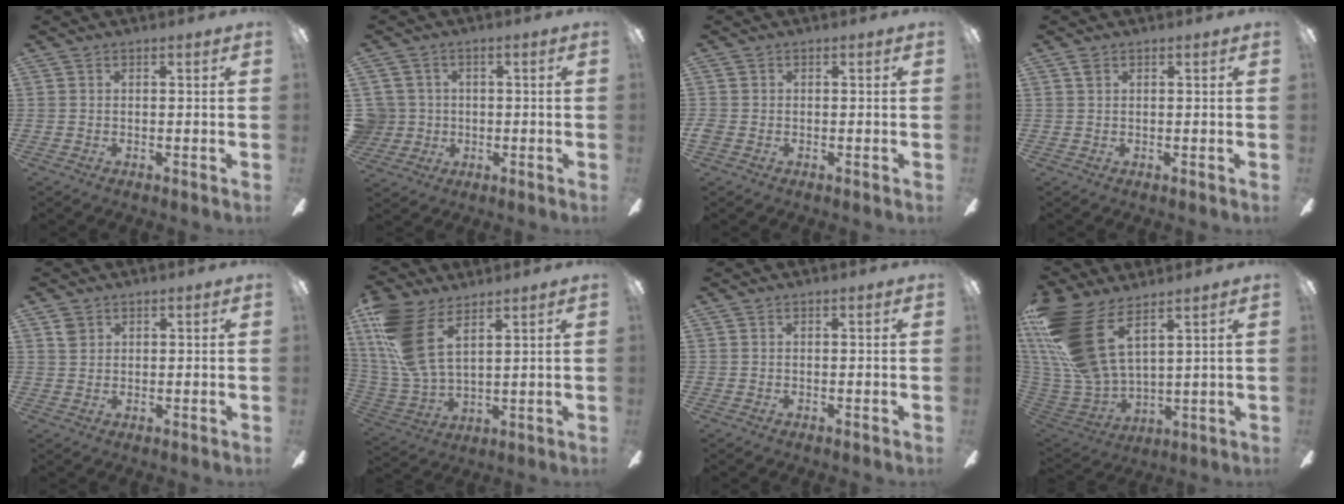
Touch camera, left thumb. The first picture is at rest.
{"total": 5.9, "force": [0.2, 5.8, 0.8], "torque": [-0.040, 0.006, 0.009]}
{"total": 1.4, "force": [-0.7, 1.0, 0.5], "torque": [-0.007, 0.002, -0.012]}
{"total": 0.9, "force": [0.5, 0.4, 0.6], "torque": [-0.013, 0.004, 0.008]}
{"total": 1.9, "force": [1.2, 1.4, 0.5], "torque": [0.006, -0.009, 0.021]}
{"total": 15.6, "force": [8.2, 7.1, 11.2], "torque": [-0.262, -0.039, 0.150]}
{"total": 0.0}
{"total": 22.8, "force": [11.3, 10.9, 16.5], "torque": [-0.382, -0.055, 0.207]}